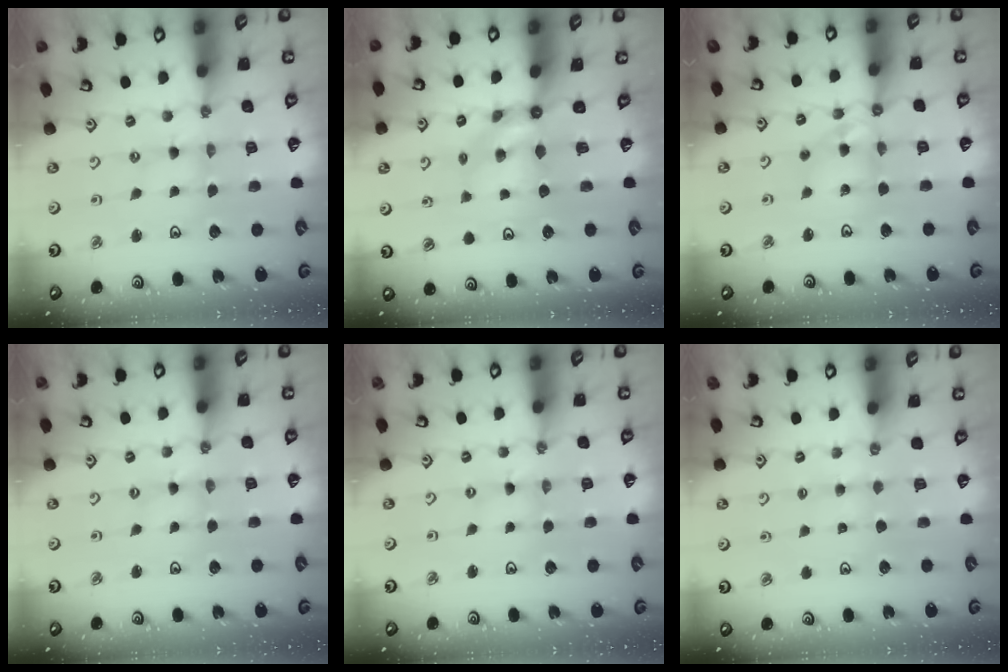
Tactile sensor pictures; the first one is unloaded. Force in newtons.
{"total": 5.3, "press": 5.3, "slide": 0.3}
{"total": 10.2, "press": 10.1, "slide": 1.4}
{"total": 0.0}
{"total": 0.0}
{"total": 2.9, "press": 2.8, "slide": 0.5}